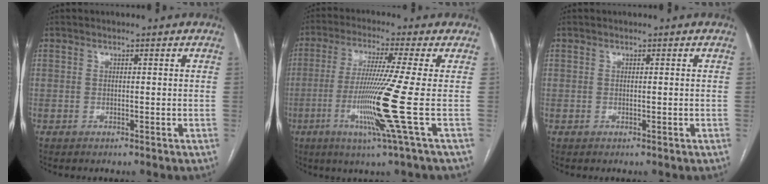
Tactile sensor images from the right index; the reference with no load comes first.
{"total": 11.8, "force": [-3.1, -2.9, 11.0], "torque": [-0.217, -0.033, -0.061]}
{"total": 0.0}